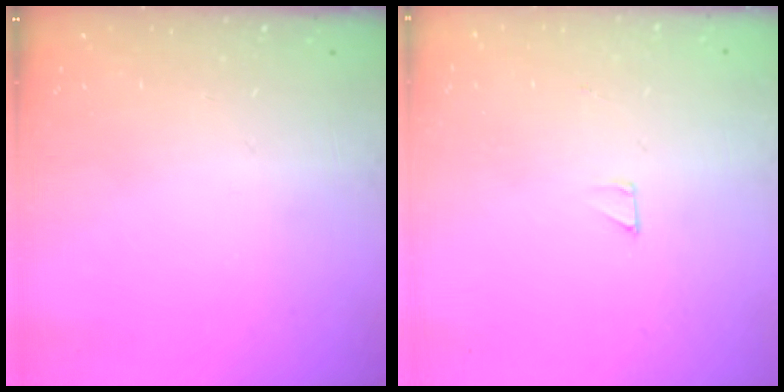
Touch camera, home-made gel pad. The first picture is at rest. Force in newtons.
{"total": 2.0, "press": 2.0, "slide": 0.0}